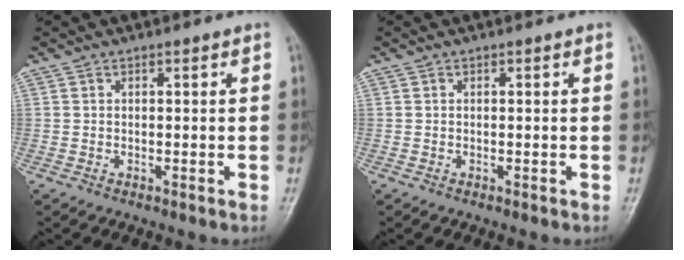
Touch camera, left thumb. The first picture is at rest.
{"total": 0.0}